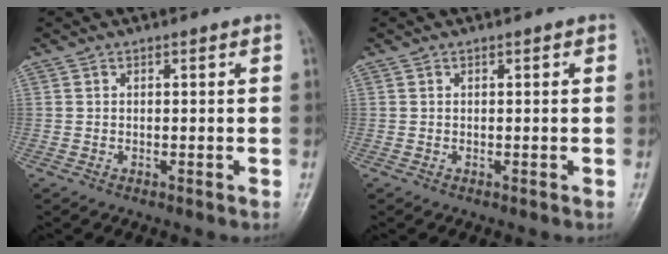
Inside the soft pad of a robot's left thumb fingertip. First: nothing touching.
{"total": 0.0}